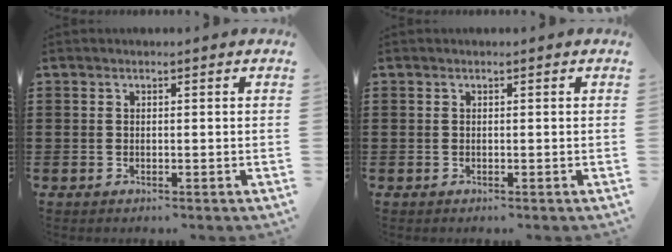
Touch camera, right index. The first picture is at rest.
{"total": 0.0}